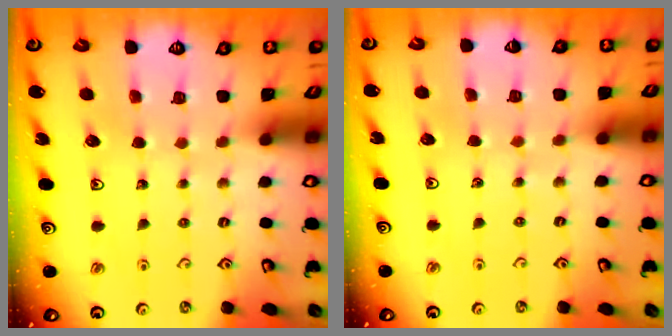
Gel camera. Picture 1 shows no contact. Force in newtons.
{"total": 2.1, "press": 2.0, "slide": 0.5}